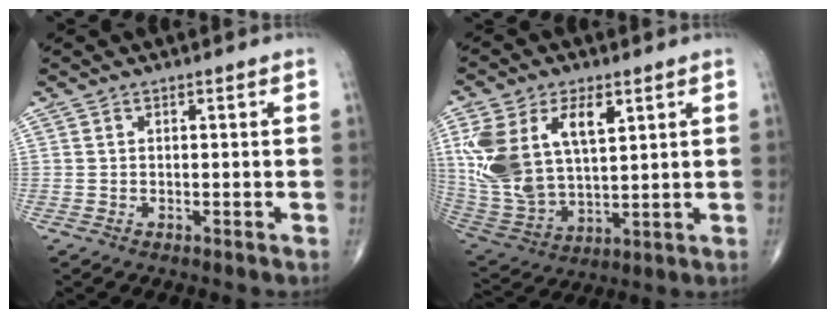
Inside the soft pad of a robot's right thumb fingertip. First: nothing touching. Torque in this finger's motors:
{"motor_torque": [2.41, 2.46, 1.54, 0.51, 0.20]}